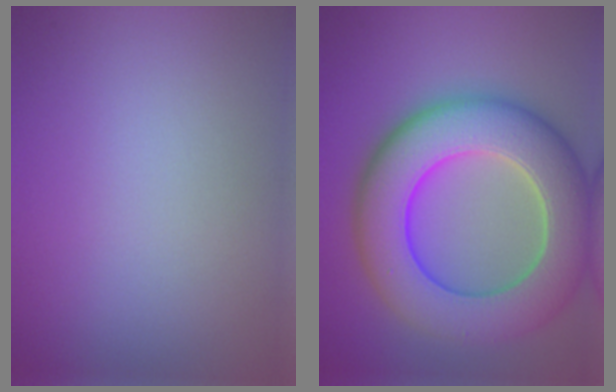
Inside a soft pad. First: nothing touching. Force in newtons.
{"total": 11.8, "press": 11.8, "slide": 0.8}